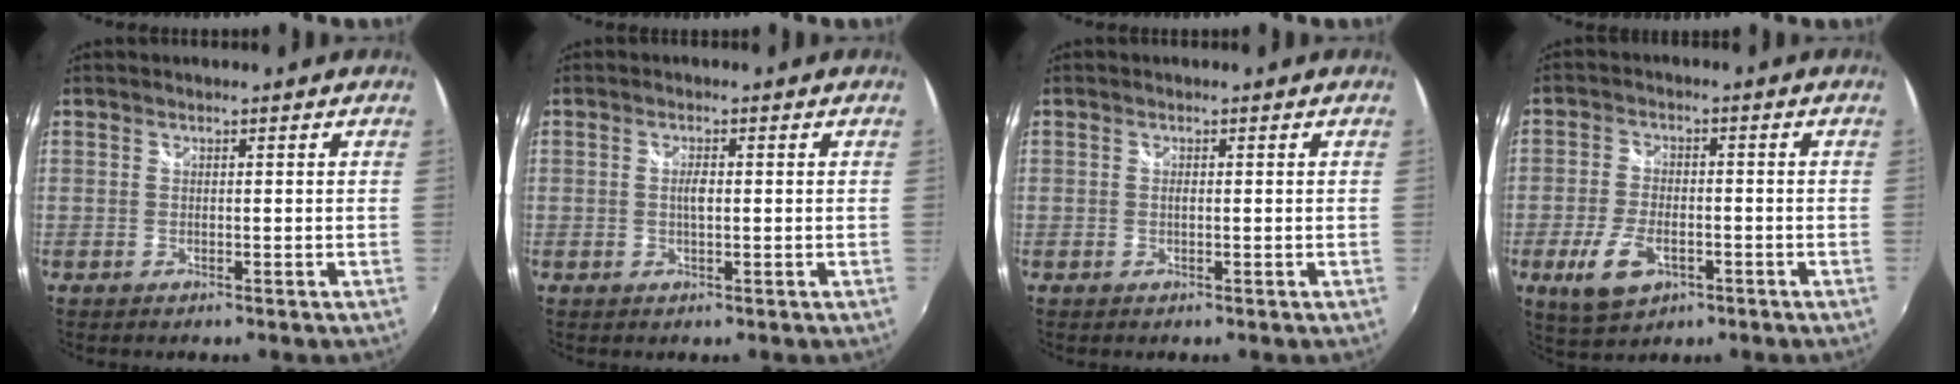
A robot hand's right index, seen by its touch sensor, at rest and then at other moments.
{"total": 1.9, "force": [0.0, 0.6, 1.8], "torque": [-0.035, 0.000, -0.002]}
{"total": 0.6, "force": [0.0, 0.1, 0.6], "torque": [-0.012, 0.001, -0.003]}
{"total": 8.6, "force": [-3.7, 4.6, 6.2], "torque": [-0.138, -0.007, -0.061]}